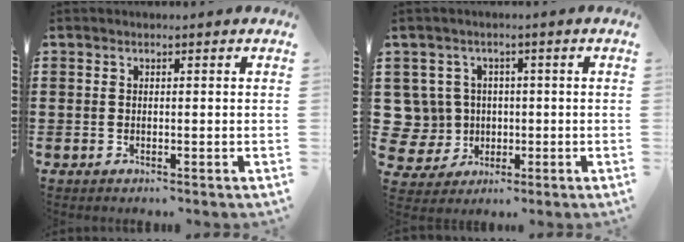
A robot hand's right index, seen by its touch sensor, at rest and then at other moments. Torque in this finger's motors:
{"motor_torque": [-0.43, 1.71, 0.00, -0.06]}